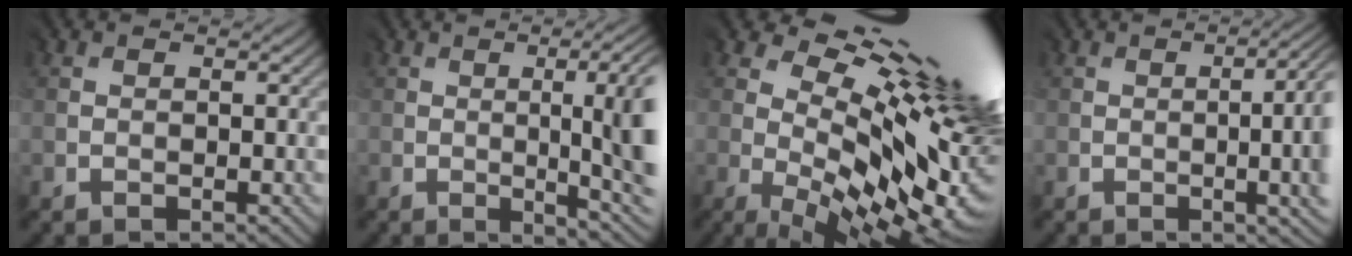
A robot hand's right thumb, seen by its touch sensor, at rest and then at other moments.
{"total": 9.7, "force": [-0.7, 3.4, 9.1], "torque": [-0.091, 0.008, -0.010]}
{"total": 16.1, "force": [5.0, 6.7, 13.8], "torque": [-0.231, -0.002, 0.106]}
{"total": 10.1, "force": [-0.3, 4.8, 8.9], "torque": [-0.090, 0.004, -0.001]}